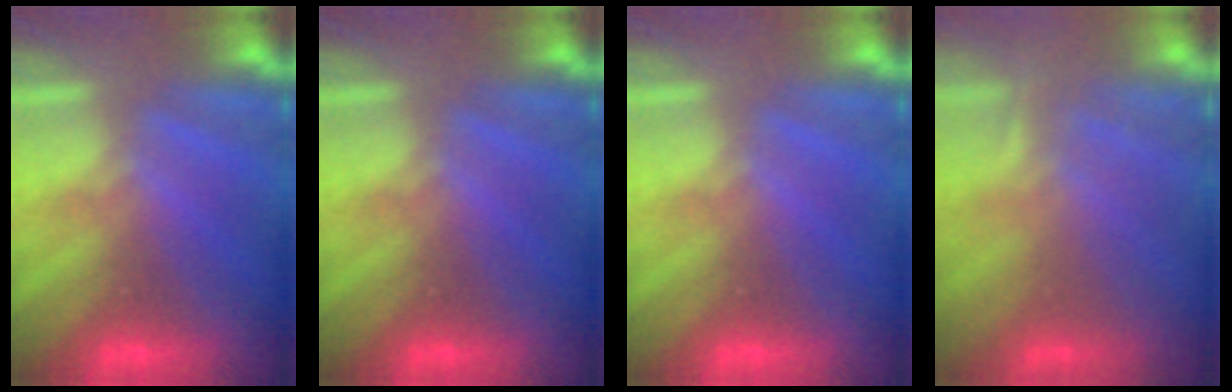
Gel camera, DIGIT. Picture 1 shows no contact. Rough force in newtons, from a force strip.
{"total": 0.0}
{"total": 0.0}
{"total": 2.2}